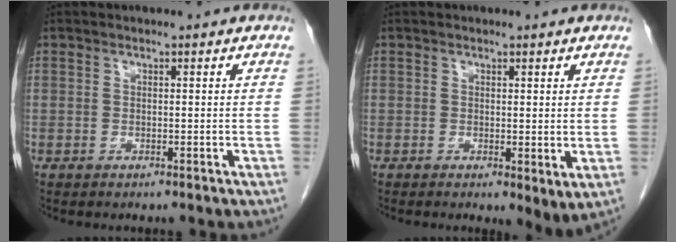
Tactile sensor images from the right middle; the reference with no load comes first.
{"total": 3.2, "force": [0.3, 1.0, 3.0], "torque": [-0.046, -0.011, 0.011]}